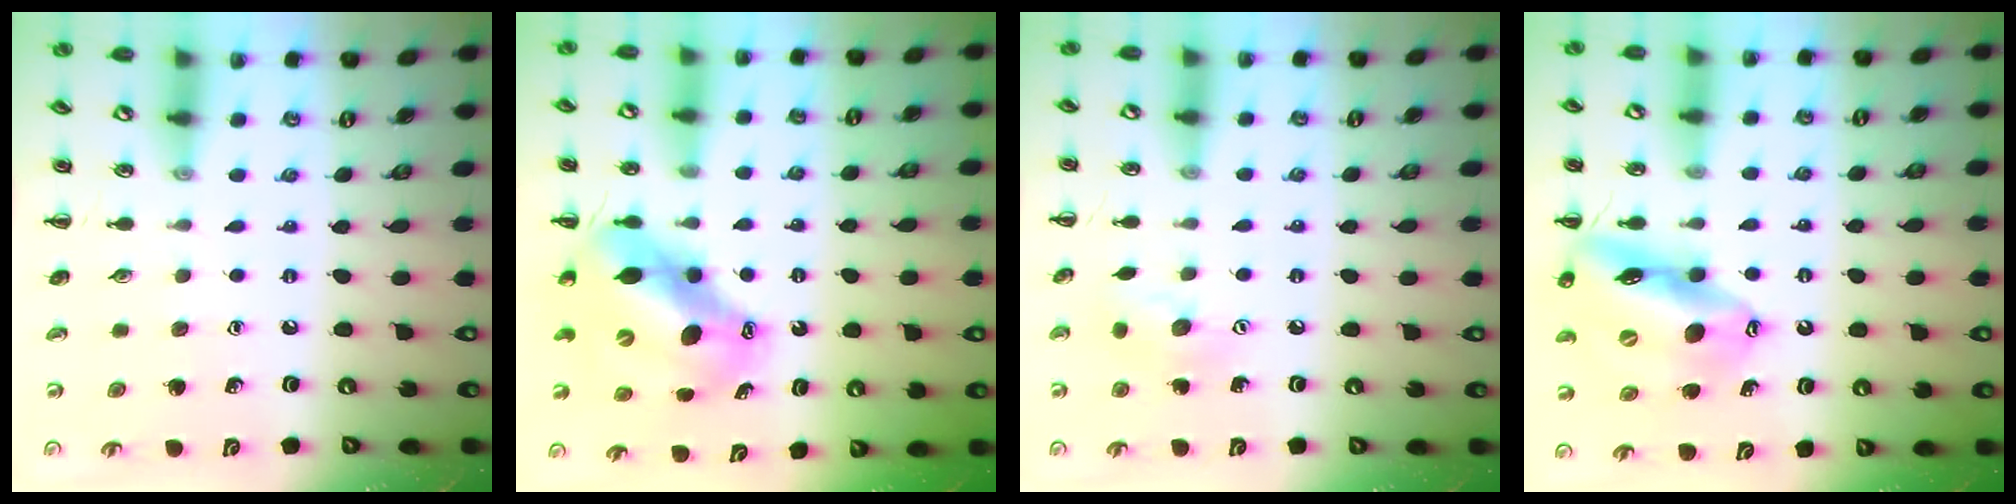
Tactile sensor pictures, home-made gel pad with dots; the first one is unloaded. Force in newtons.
{"total": 13.1, "press": 12.7, "slide": 3.3}
{"total": 7.4, "press": 7.3, "slide": 1.1}
{"total": 17.5, "press": 17.1, "slide": 4.0}